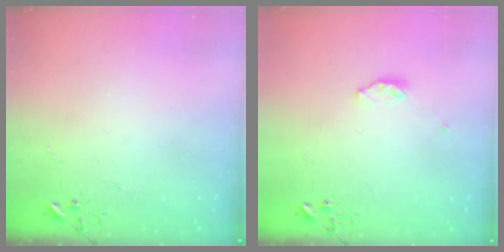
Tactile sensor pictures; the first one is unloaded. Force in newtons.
{"total": 4.9, "press": 4.8, "slide": 1.1}